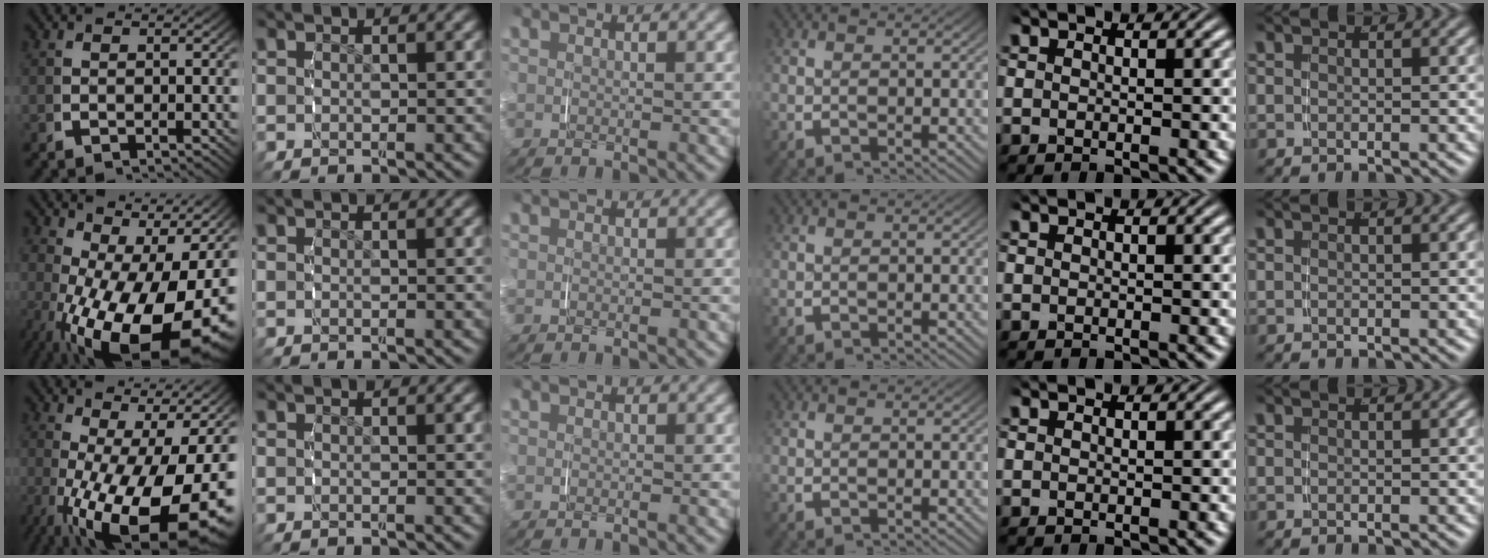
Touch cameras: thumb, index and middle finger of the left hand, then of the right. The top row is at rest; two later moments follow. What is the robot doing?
{"motion": "grasp_and_lifting", "object": "glasses case"}